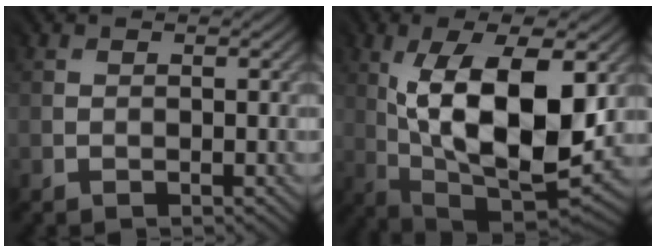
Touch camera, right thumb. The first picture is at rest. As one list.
[{"total": 15.3, "force": [2.4, 7.3, 13.2], "torque": [-0.228, -0.001, 0.042]}]